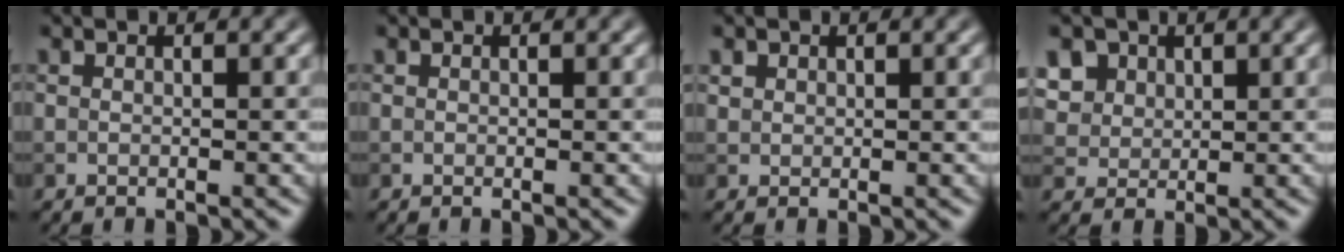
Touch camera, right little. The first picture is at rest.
{"total": 0.0}
{"total": 0.8, "force": [0.5, 0.6, 0.1], "torque": [-0.001, -0.001, 0.012]}
{"total": 7.0, "force": [3.6, 5.2, 3.0], "torque": [-0.090, 0.014, 0.060]}